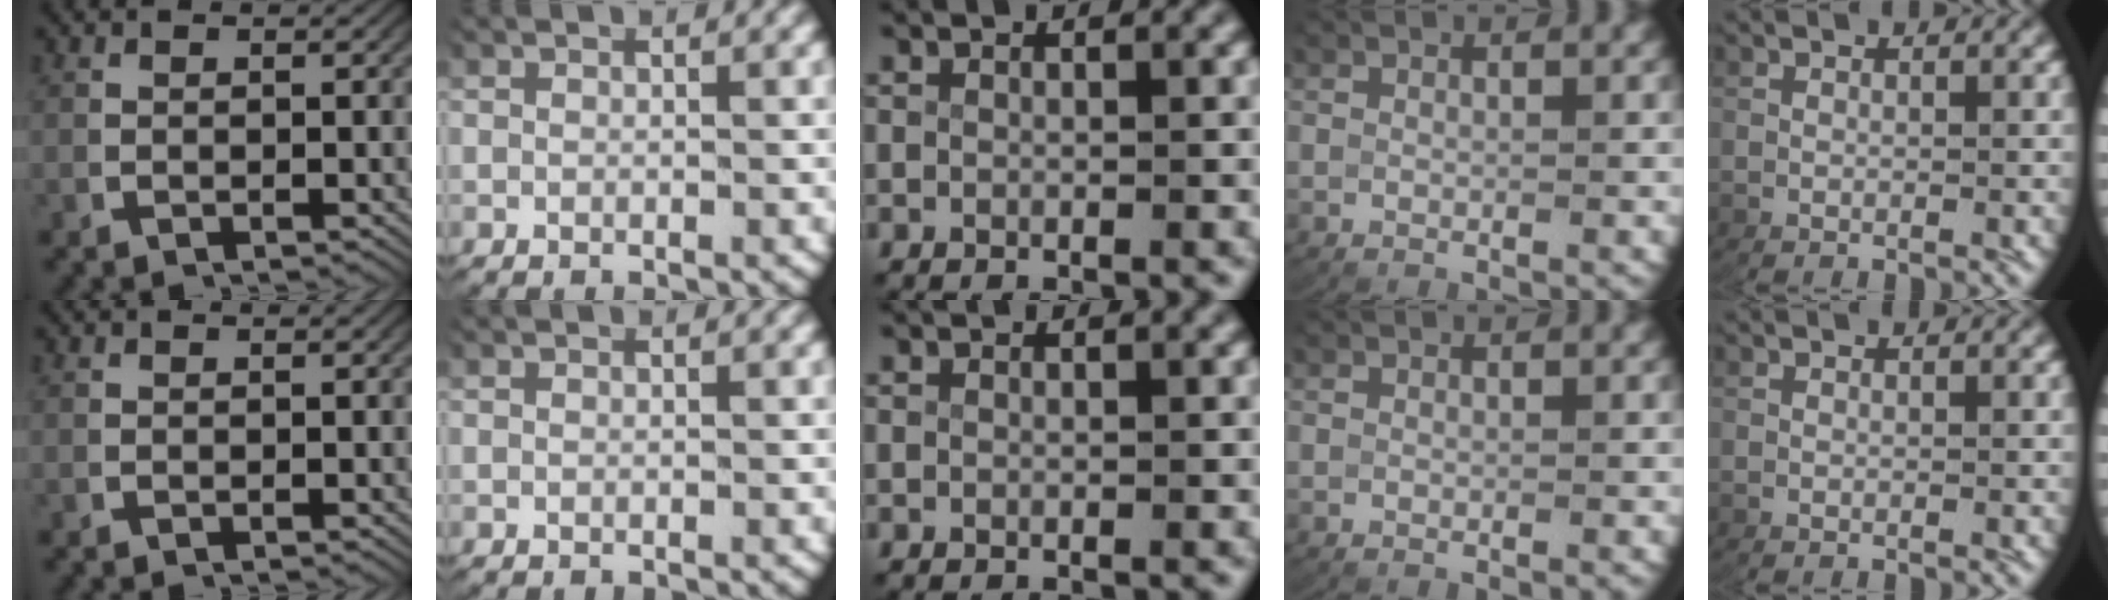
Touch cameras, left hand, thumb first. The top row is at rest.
{}